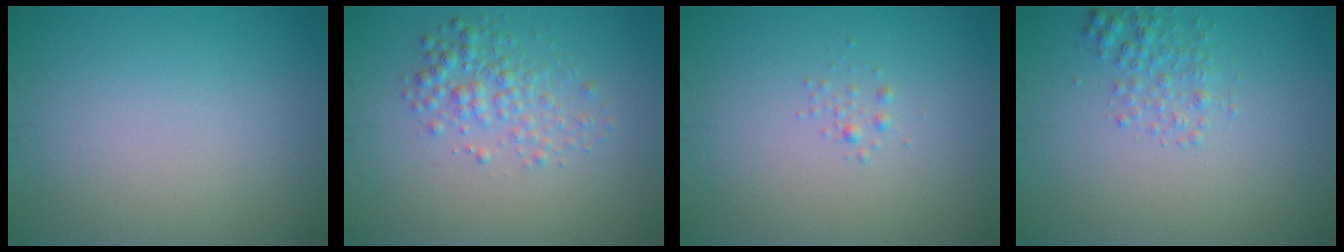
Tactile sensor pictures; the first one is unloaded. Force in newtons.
{"total": 2.8, "press": 2.8, "slide": 0.0}
{"total": 0.6, "press": 0.6, "slide": 0.0}
{"total": 1.7, "press": 1.7, "slide": 0.1}